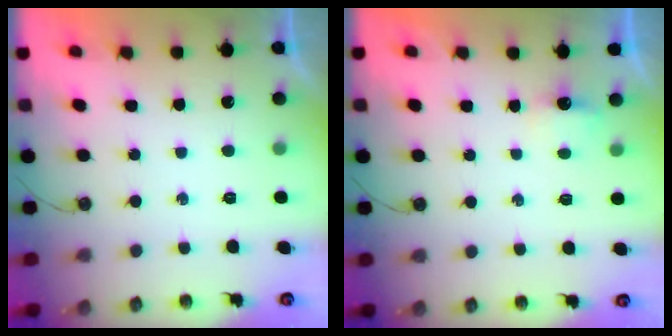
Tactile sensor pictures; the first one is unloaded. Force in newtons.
{"total": 2.6, "press": 2.6, "slide": 0.4}